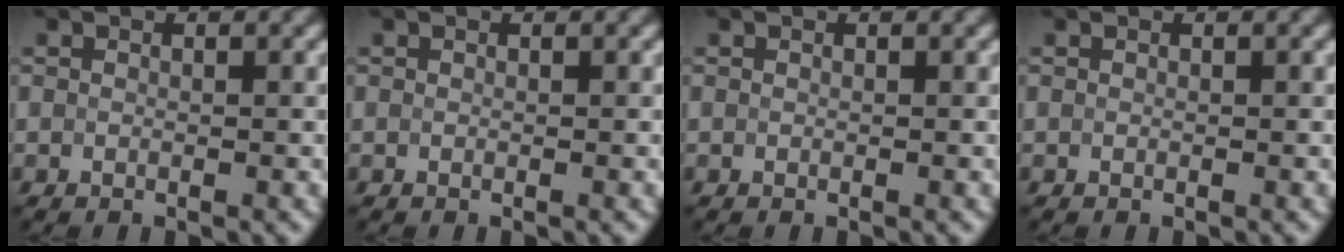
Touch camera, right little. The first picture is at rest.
{"total": 0.0}
{"total": 0.0}
{"total": 0.0}